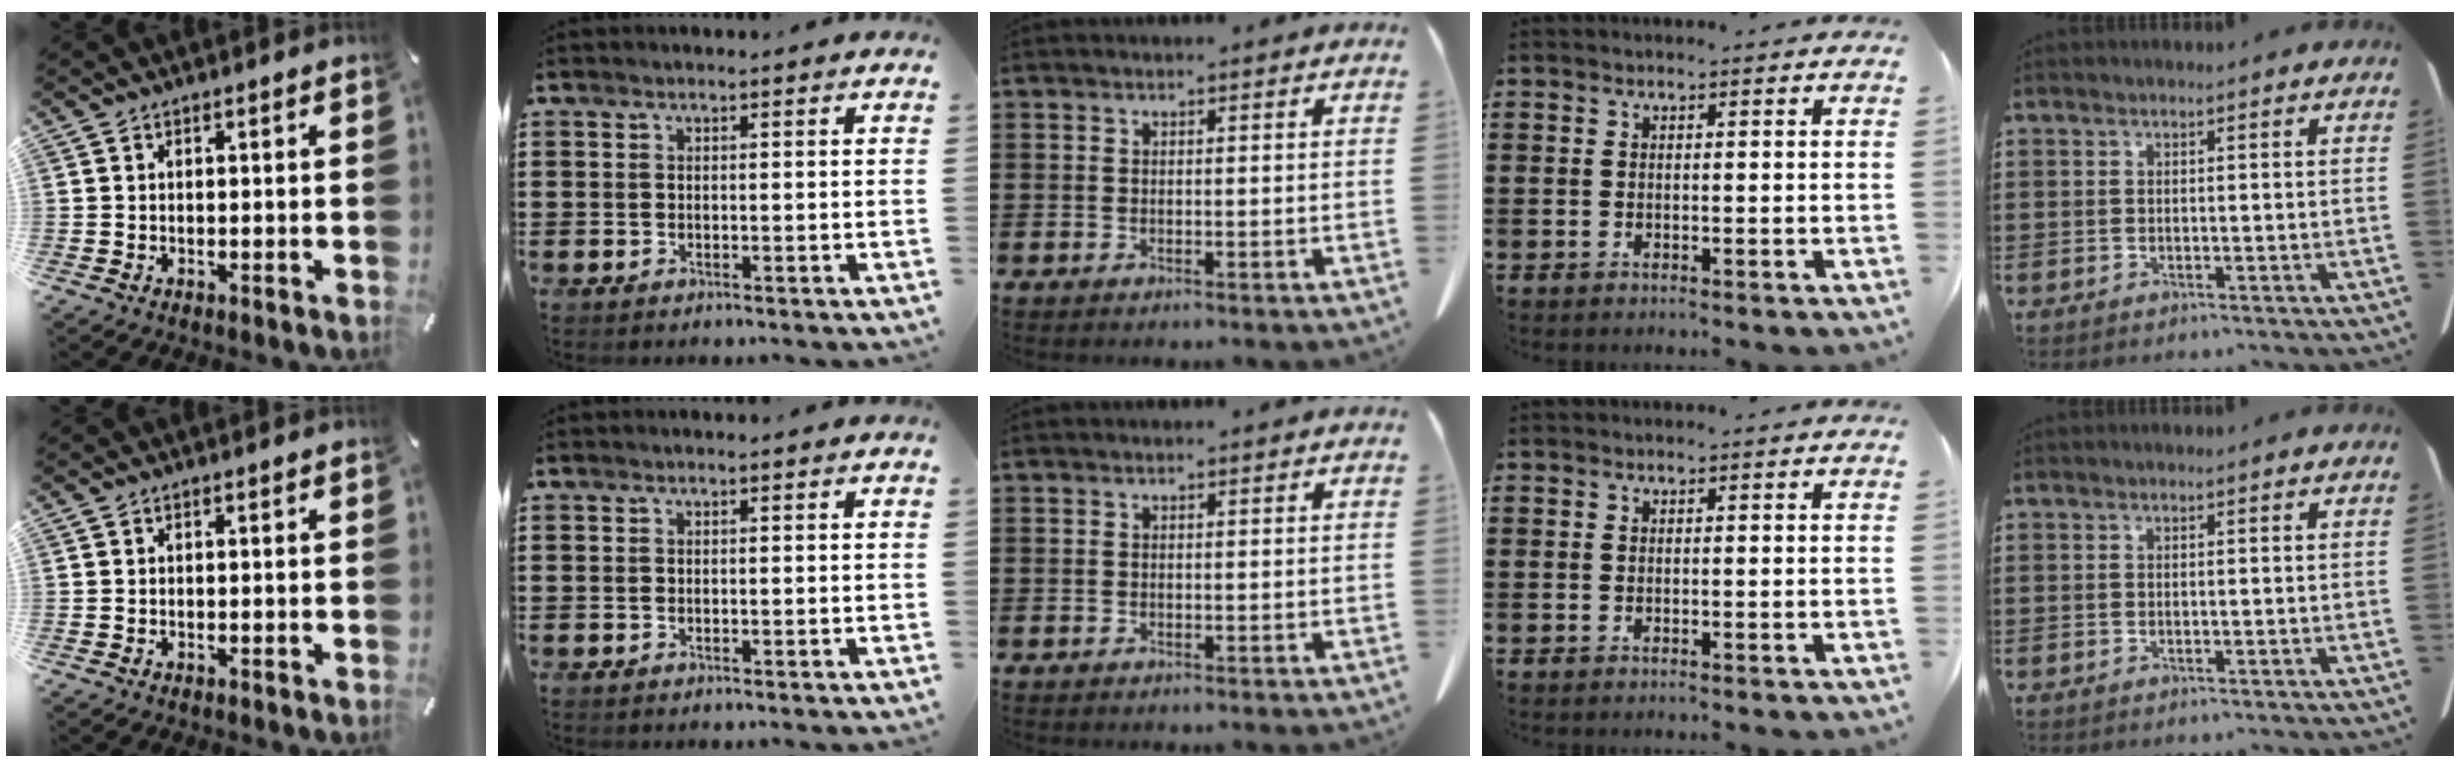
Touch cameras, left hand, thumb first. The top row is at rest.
{}